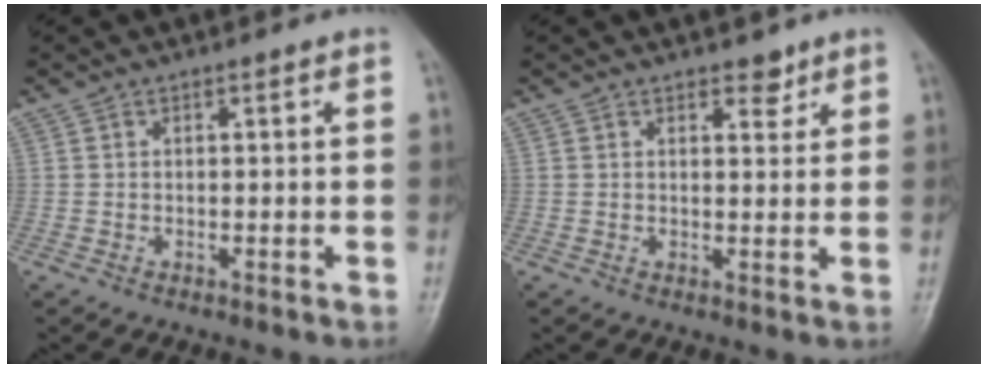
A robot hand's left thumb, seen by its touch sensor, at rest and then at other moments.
{"total": 2.7, "force": [1.9, 1.4, 1.2], "torque": [0.000, -0.012, 0.027]}